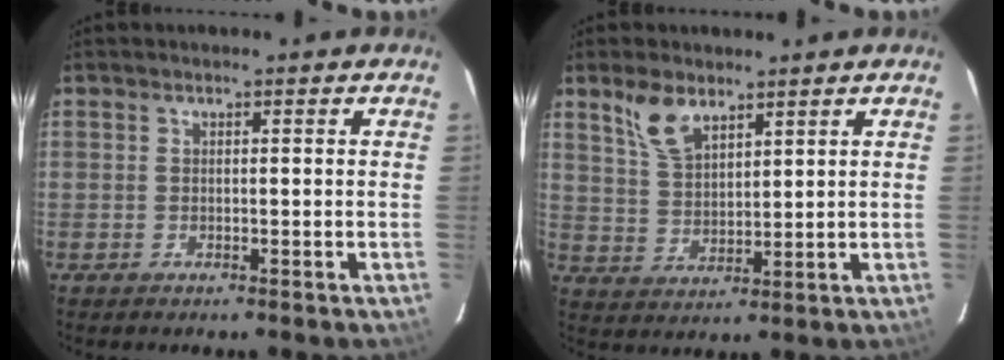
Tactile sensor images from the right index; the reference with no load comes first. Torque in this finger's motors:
{"motor_torque": [0.34, 0.24, 0.10, 0.04]}